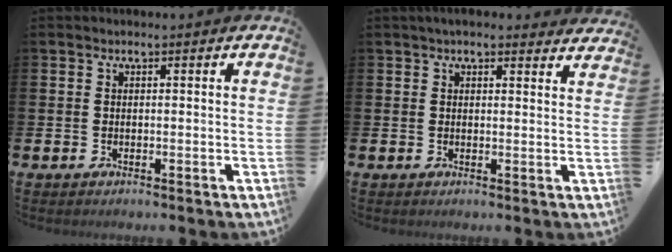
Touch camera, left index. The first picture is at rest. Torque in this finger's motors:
{"motor_torque": [1.05, -1.09, 0.32, 0.10]}